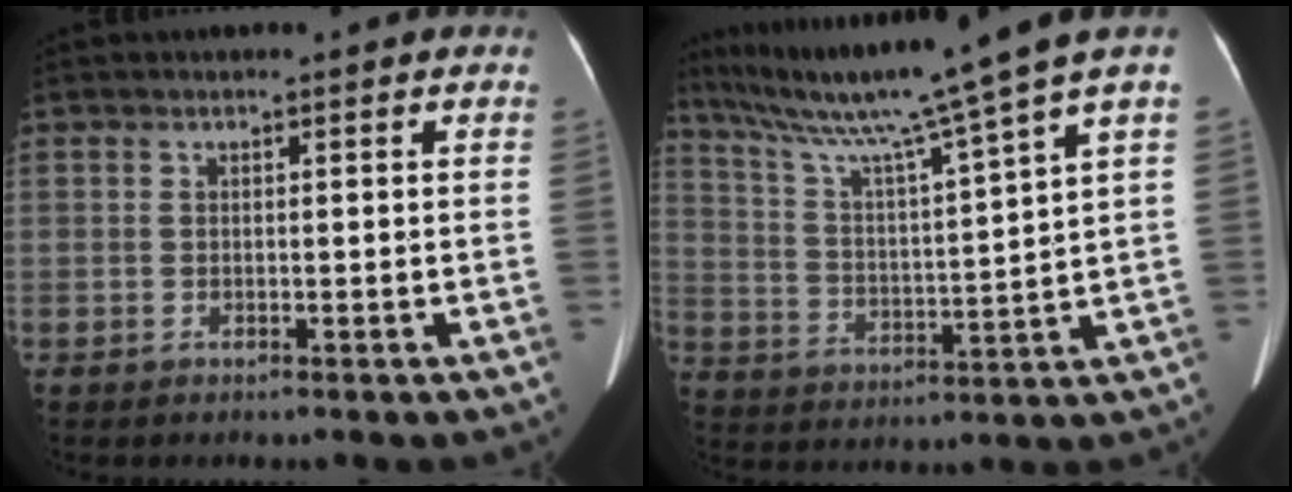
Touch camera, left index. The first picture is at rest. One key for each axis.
{"total": 15.5, "fx": 11.9, "fy": -3.2, "fz": 9.4, "tx": -0.163, "ty": -0.015, "tz": 0.200}